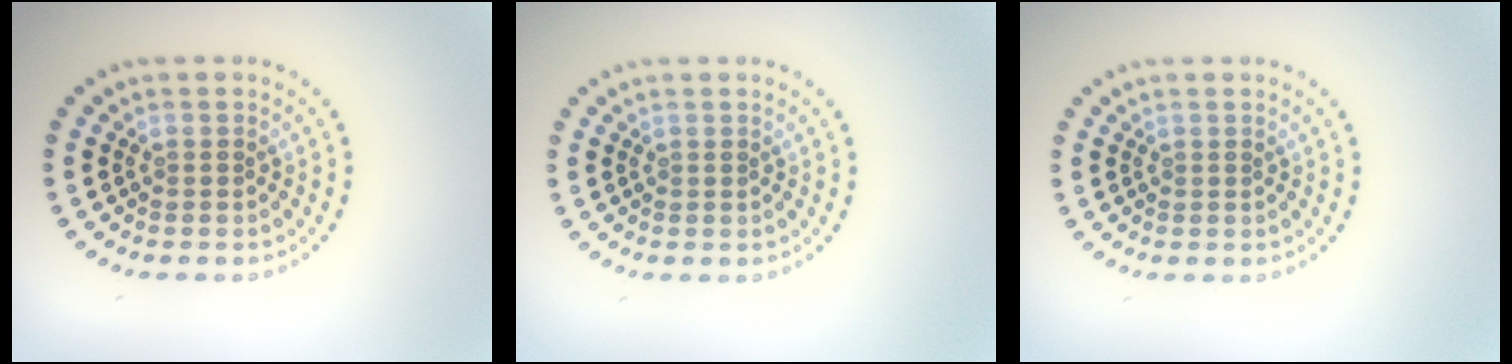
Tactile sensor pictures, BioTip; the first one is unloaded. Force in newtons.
{"total": 0.0}
{"total": 0.0}